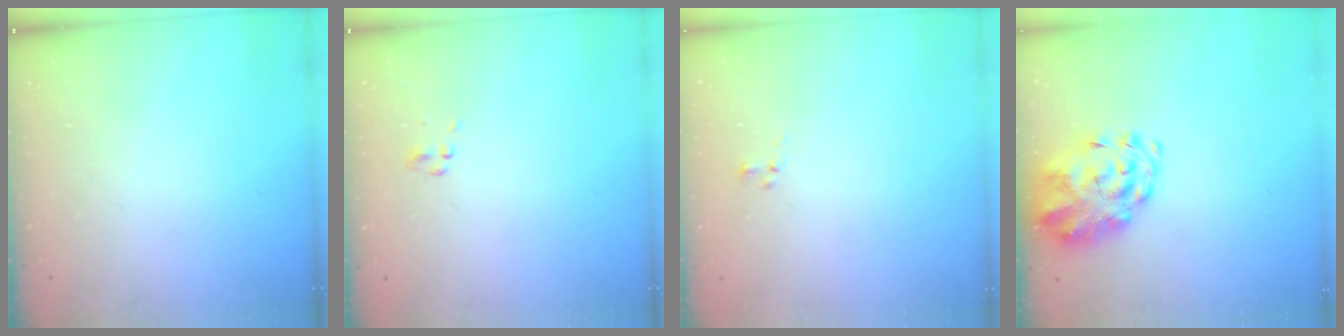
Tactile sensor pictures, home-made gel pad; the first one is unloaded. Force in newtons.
{"total": 0.5, "press": 0.5, "slide": 0.1}
{"total": 1.2, "press": 1.1, "slide": 0.6}
{"total": 4.3, "press": 4.1, "slide": 1.3}